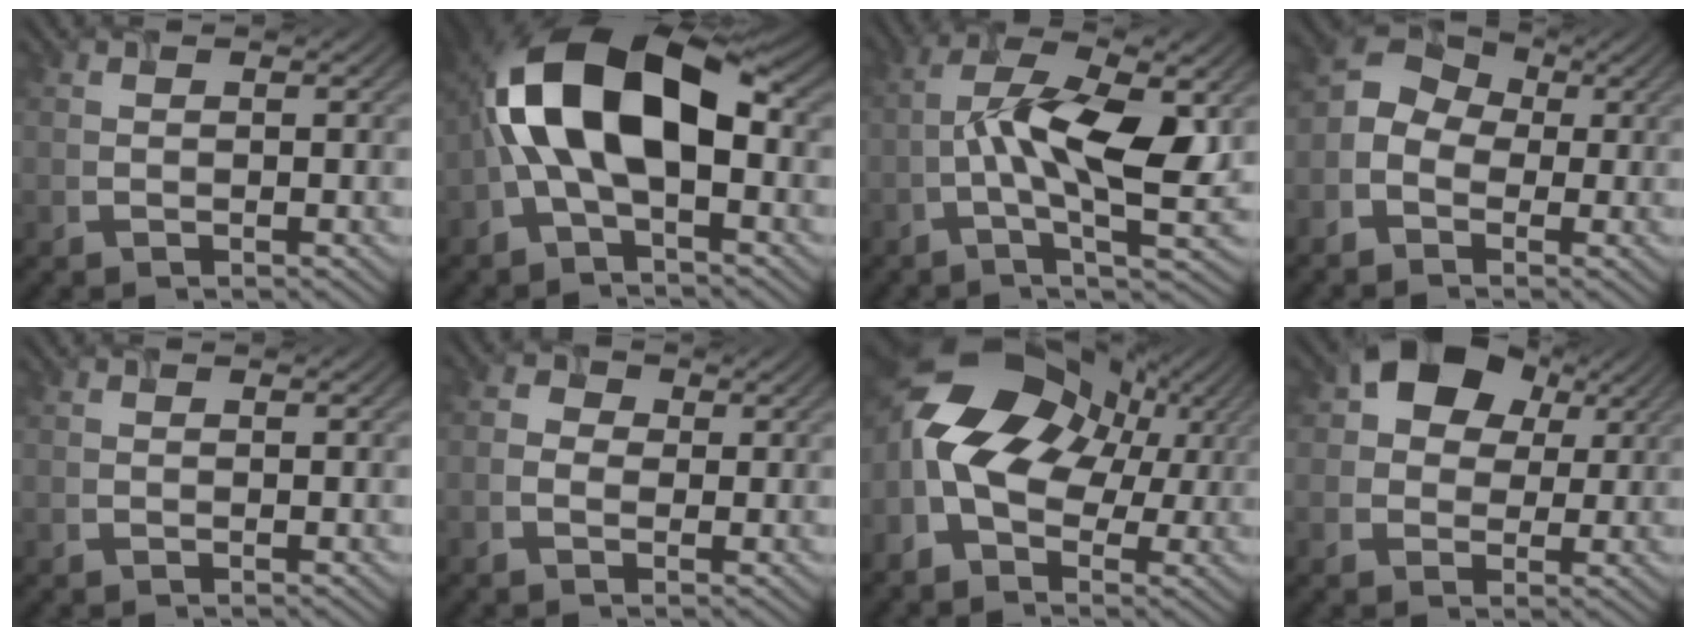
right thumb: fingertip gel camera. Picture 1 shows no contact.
{"total": 14.2, "force": [0.1, 7.6, 12.0], "torque": [-0.227, 0.020, -0.009]}
{"total": 10.6, "force": [-0.4, 3.8, 9.9], "torque": [-0.180, 0.002, -0.011]}
{"total": 5.7, "force": [-1.5, 4.7, 2.9], "torque": [-0.063, 0.002, -0.042]}
{"total": 0.0}
{"total": 1.8, "force": [-0.4, 1.6, 0.7], "torque": [-0.015, 0.000, -0.017]}
{"total": 16.0, "force": [2.1, 11.1, 11.4], "torque": [-0.223, -0.007, 0.043]}
{"total": 9.2, "force": [3.7, 7.0, 4.7], "torque": [-0.092, 0.014, 0.042]}